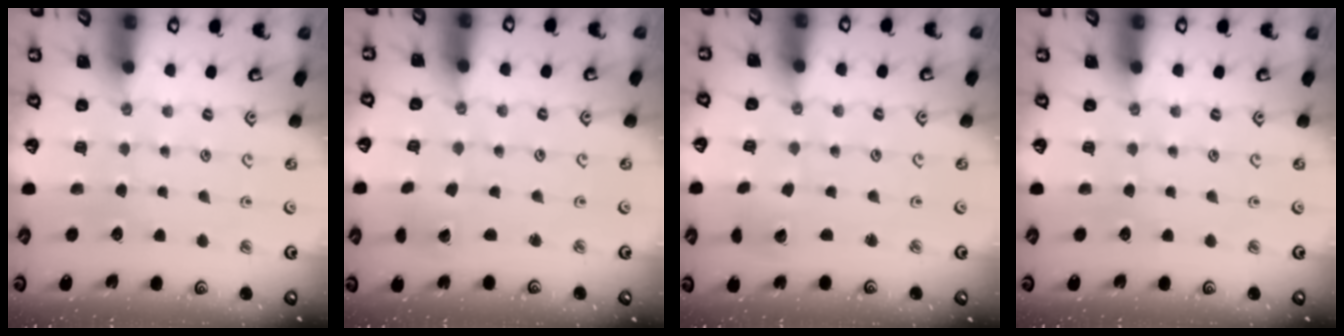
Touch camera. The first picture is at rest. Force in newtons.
{"total": 1.7, "press": 1.7, "slide": 0.1}
{"total": 3.0, "press": 3.0, "slide": 0.2}
{"total": 0.0}